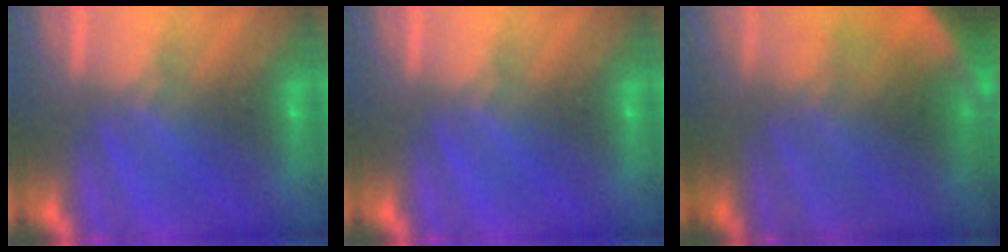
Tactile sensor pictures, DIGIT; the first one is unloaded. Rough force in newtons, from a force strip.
{"total": 0.0}
{"total": 4.5}